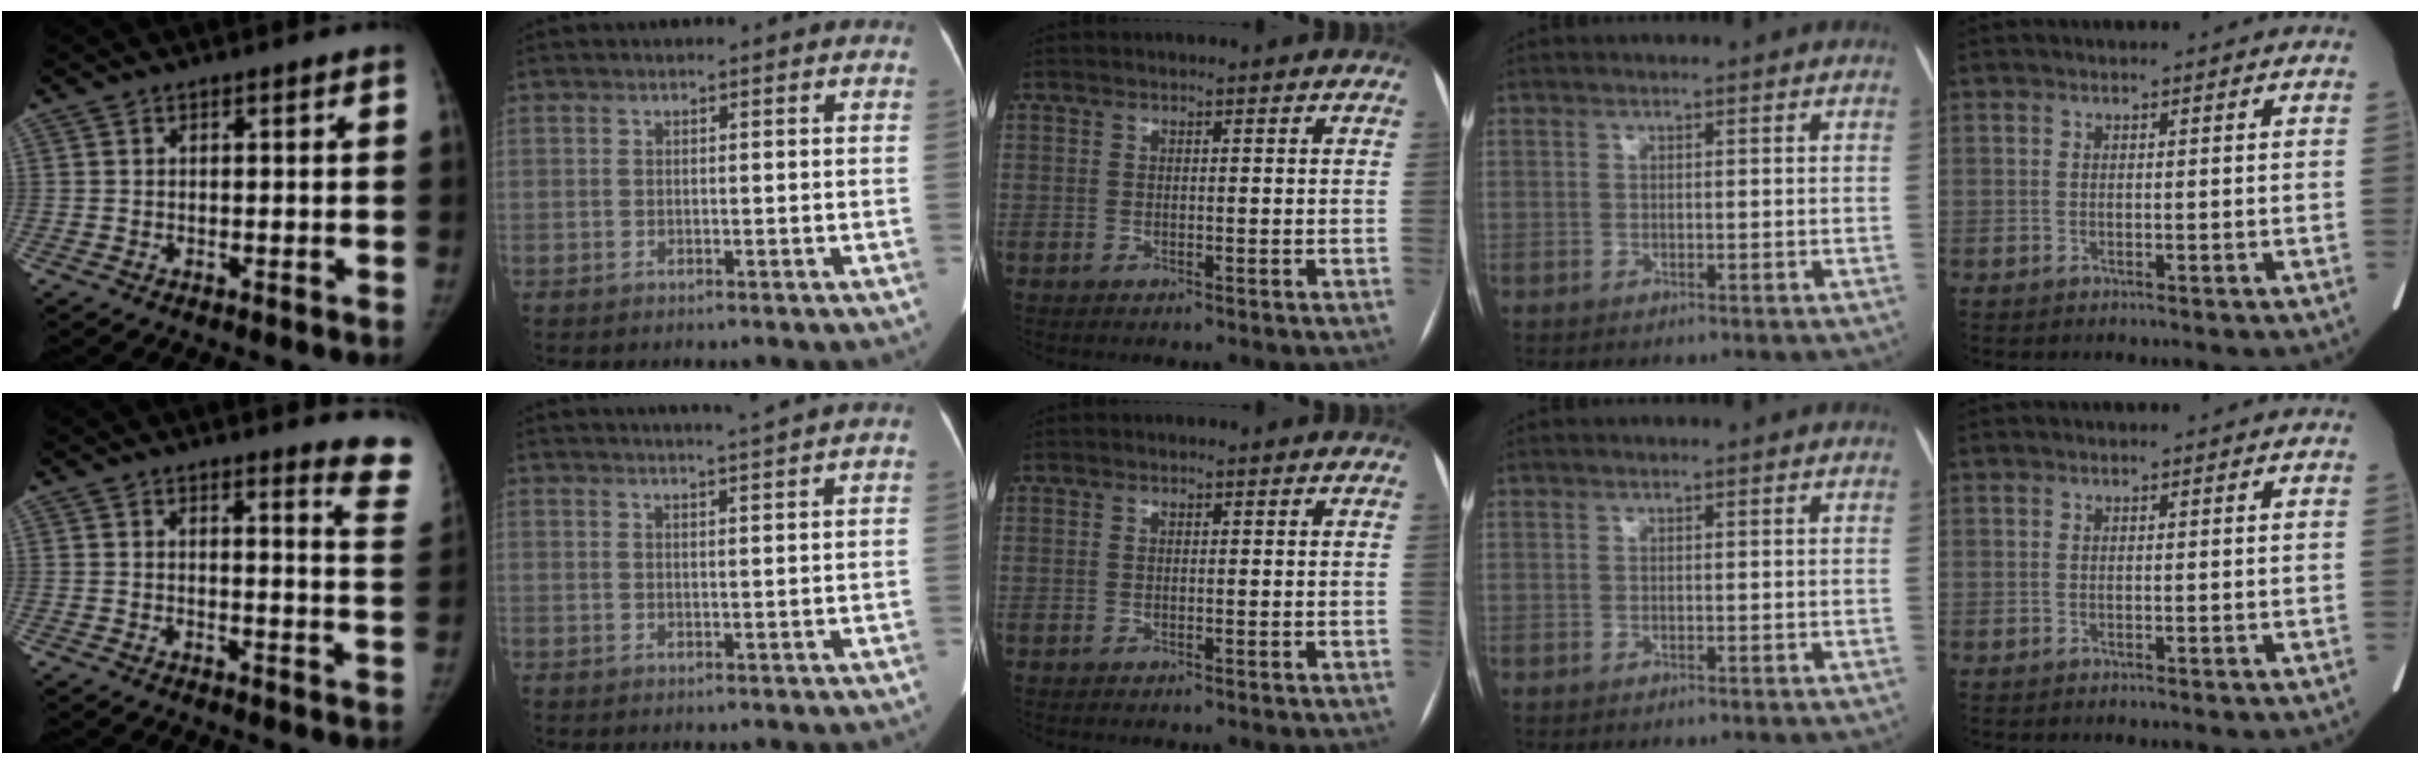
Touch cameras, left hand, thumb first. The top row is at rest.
{"thumb": {"total": 8.4, "force": [8.0, 0.4, 2.4], "torque": [-0.002, -0.097, 0.063]}, "index": {"total": 4.7, "force": [4.1, -1.6, 1.7], "torque": [-0.022, -0.003, 0.053]}}